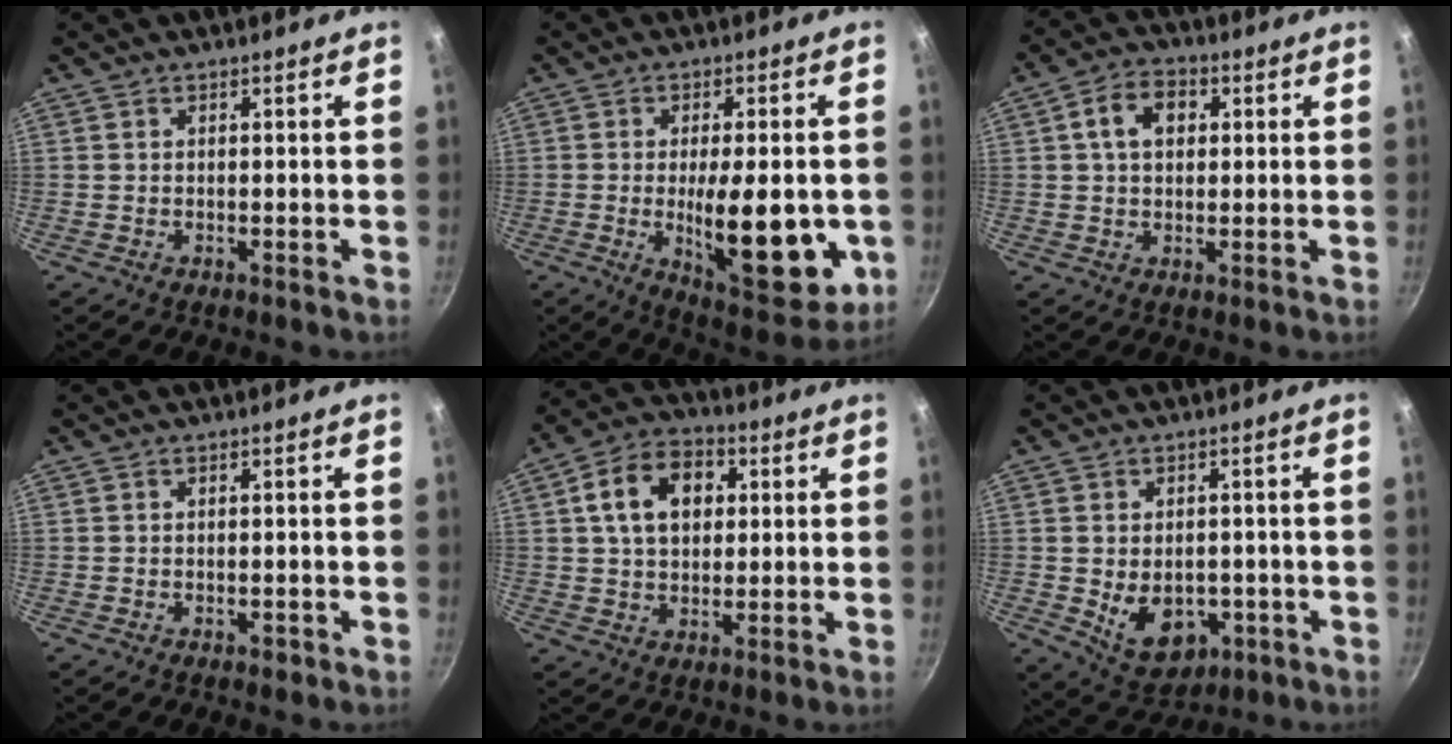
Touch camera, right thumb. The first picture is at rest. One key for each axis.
{"total": 18.7, "fx": -3.0, "fy": 7.2, "fz": 17.0, "tx": -0.213, "ty": -0.011, "tz": -0.032}
{"total": 7.6, "fx": 1.8, "fy": 5.4, "fz": 5.0, "tx": -0.064, "ty": 0.012, "tz": 0.020}
{"total": 1.0, "fx": -0.6, "fy": 0.6, "fz": 0.7, "tx": -0.011, "ty": 0.003, "tz": -0.005}
{"total": 12.4, "fx": 2.9, "fy": 8.8, "fz": 8.3, "tx": -0.115, "ty": 0.015, "tz": 0.036}
{"total": 9.9, "fx": -2.1, "fy": 7.0, "fz": 6.6, "tx": -0.074, "ty": -0.005, "tz": -0.011}